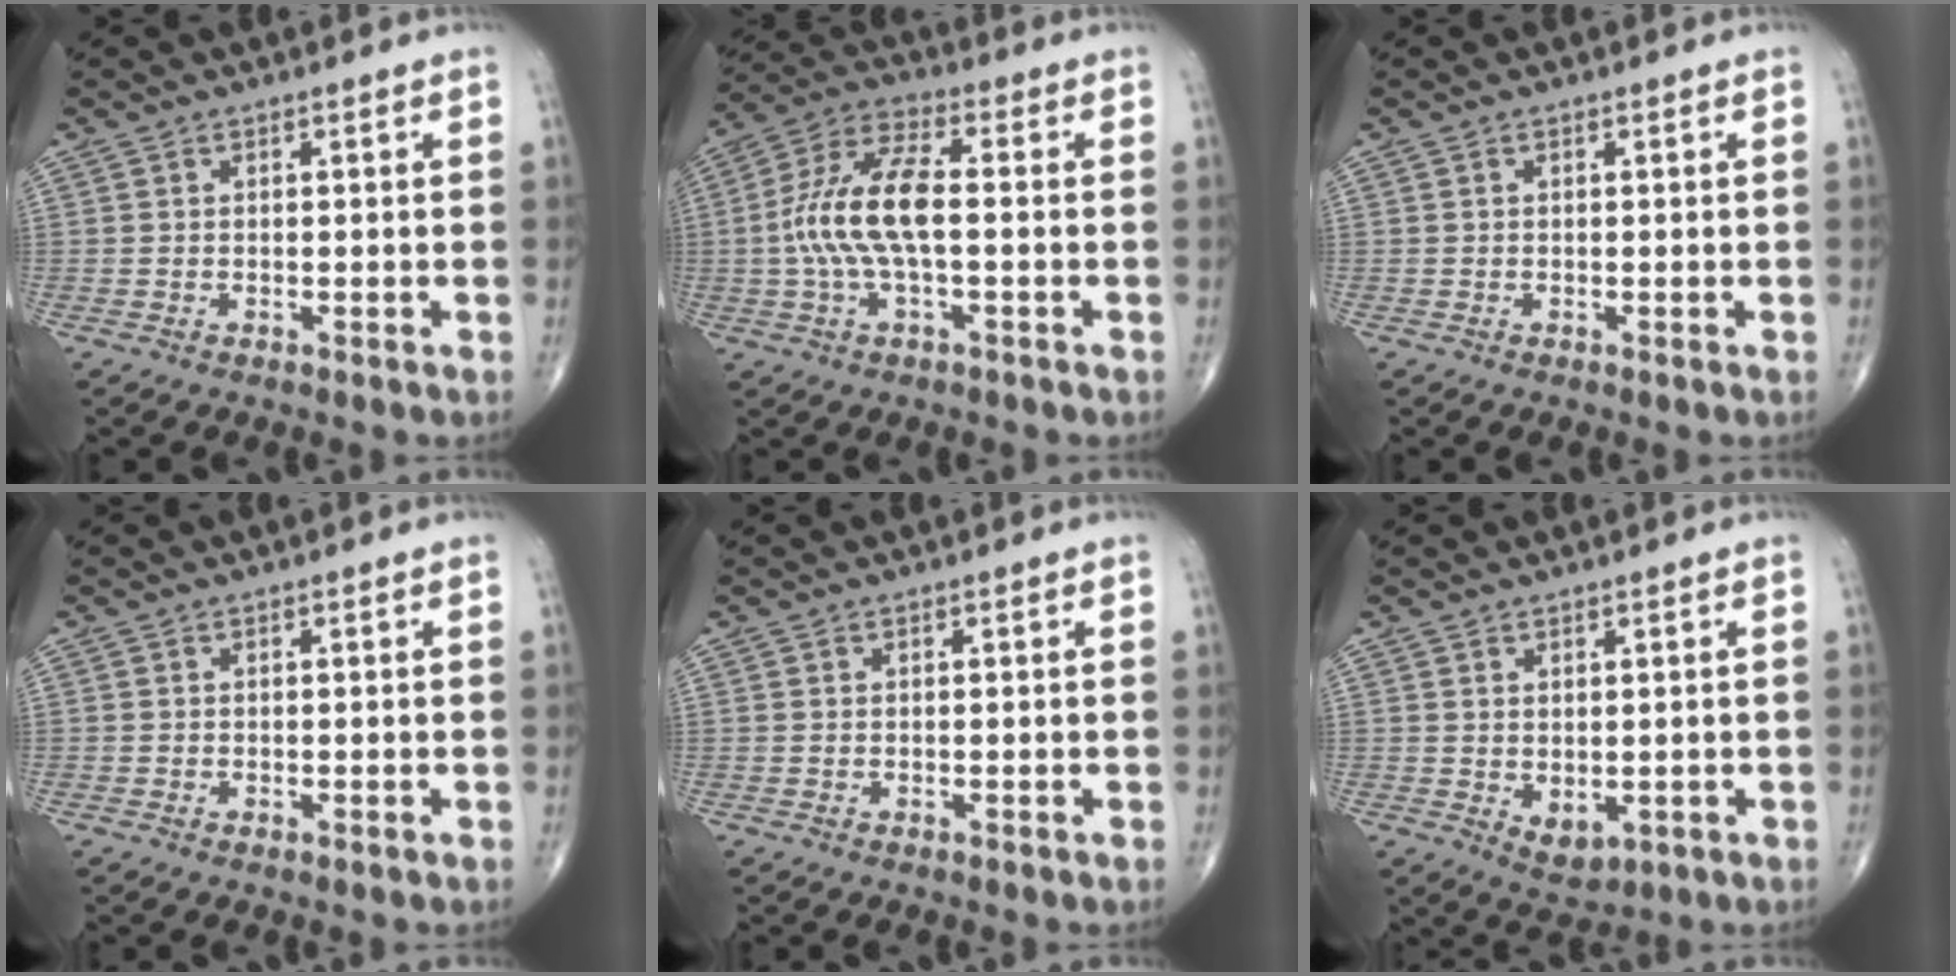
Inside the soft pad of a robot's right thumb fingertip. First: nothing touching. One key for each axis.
{"total": 12.7, "fx": -0.8, "fy": 4.9, "fz": 11.7, "tx": -0.253, "ty": 0.034, "tz": -0.020}
{"total": 0.0}
{"total": 0.0}
{"total": 0.0}
{"total": 3.5, "fx": -0.2, "fy": 2.3, "fz": 2.7, "tx": -0.032, "ty": -0.006, "tz": 0.013}